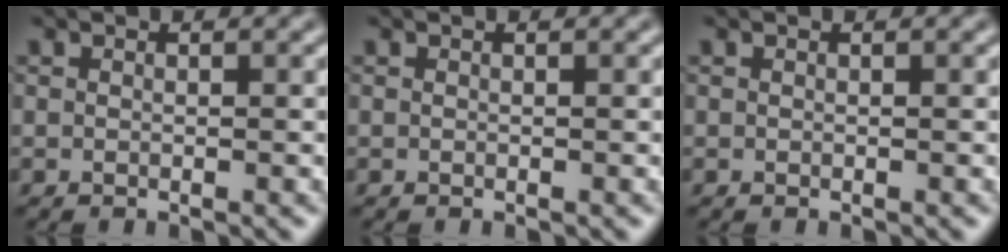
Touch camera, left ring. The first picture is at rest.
{"total": 0.0}
{"total": 0.0}